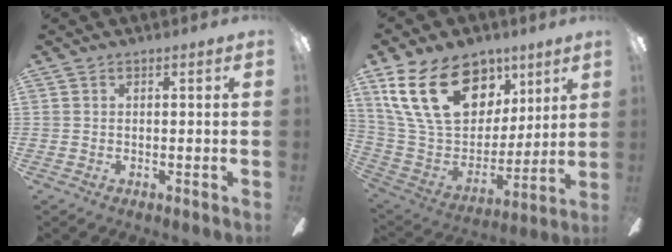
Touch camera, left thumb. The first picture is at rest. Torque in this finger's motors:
{"motor_torque": [0.57, 0.38, 1.90, -0.87, 0.53]}